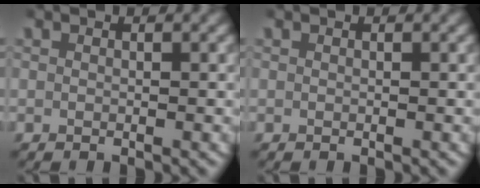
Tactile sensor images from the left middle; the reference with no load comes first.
{"total": 0.0}